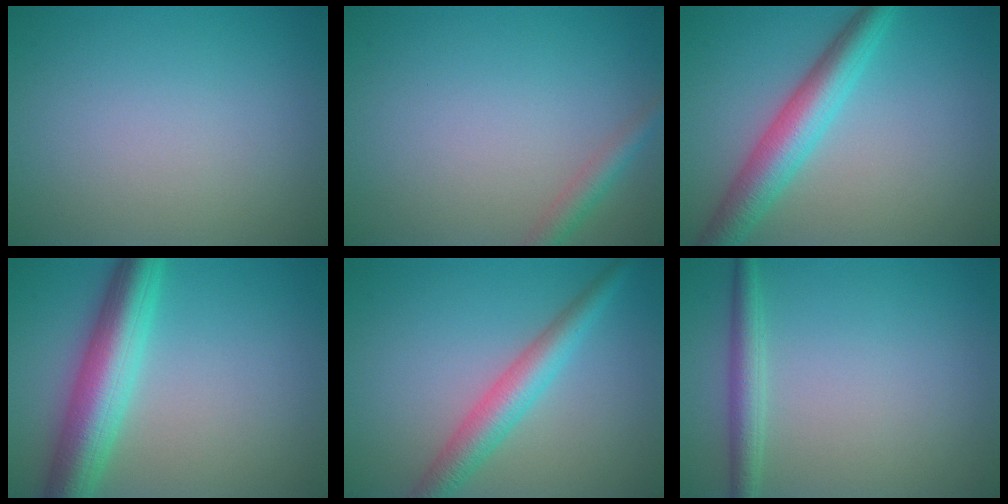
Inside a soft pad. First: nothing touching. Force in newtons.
{"total": 1.9, "press": 1.9, "slide": 0.0}
{"total": 5.3, "press": 5.3, "slide": 0.2}
{"total": 7.2, "press": 7.2, "slide": 0.2}
{"total": 4.0, "press": 4.0, "slide": 0.1}
{"total": 2.4, "press": 2.4, "slide": 0.1}